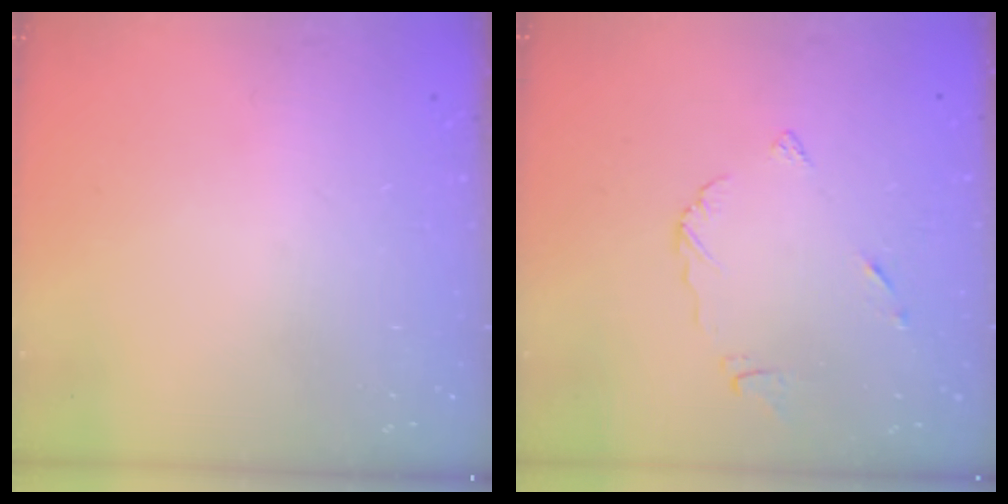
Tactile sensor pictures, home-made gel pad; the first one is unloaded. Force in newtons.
{"total": 4.3, "press": 4.3, "slide": 0.5}